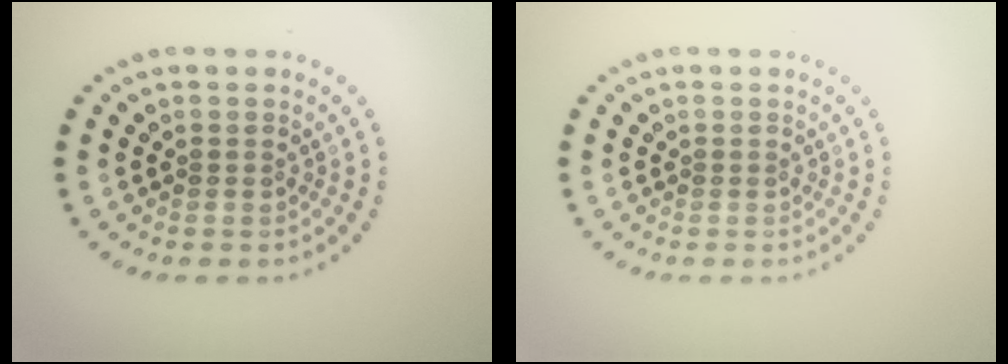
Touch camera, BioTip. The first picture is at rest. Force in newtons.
{"total": 0.0}